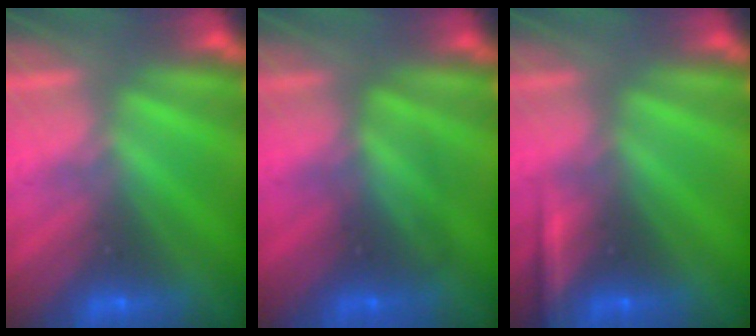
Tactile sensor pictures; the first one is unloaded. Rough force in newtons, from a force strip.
{"total": 2.4}
{"total": 2.3}